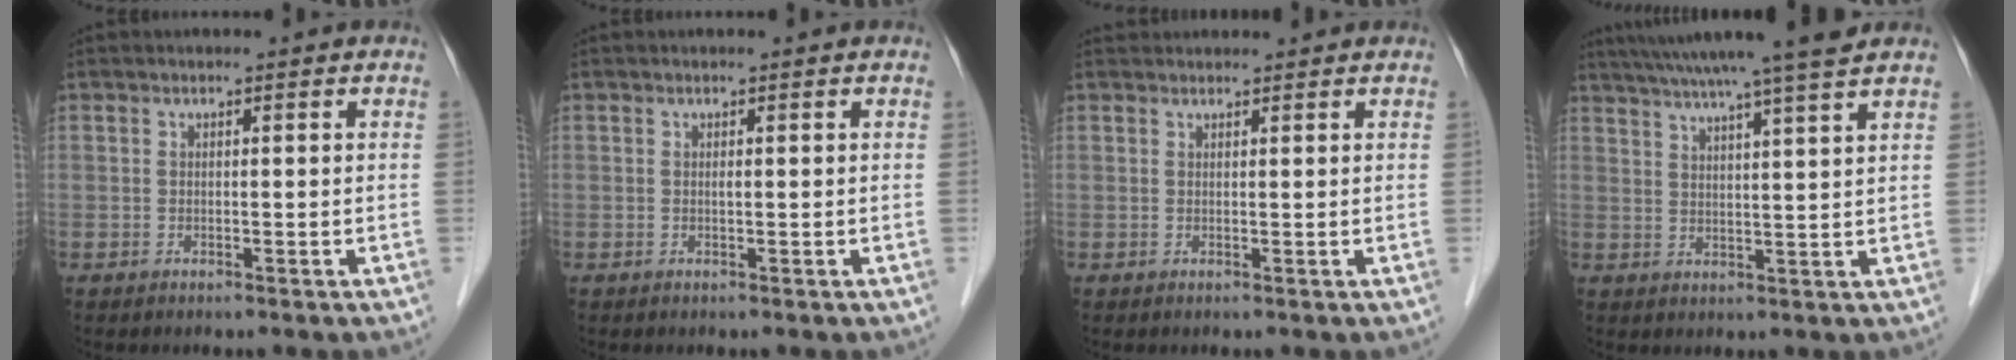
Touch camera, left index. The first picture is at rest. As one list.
[{"total": 0.0}, {"total": 3.3, "force": [3.2, 0.6, 0.3], "torque": [-0.005, 0.033, 0.047]}, {"total": 14.1, "force": [12.1, -1.4, 7.1], "torque": [-0.123, 0.004, 0.168]}]